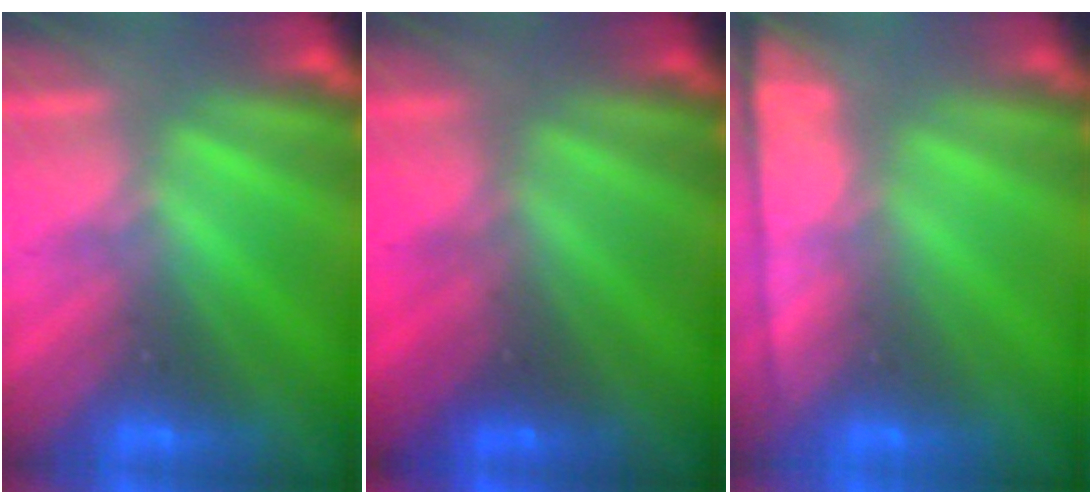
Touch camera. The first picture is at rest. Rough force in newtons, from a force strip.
{"total": 2.2}
{"total": 8.2}